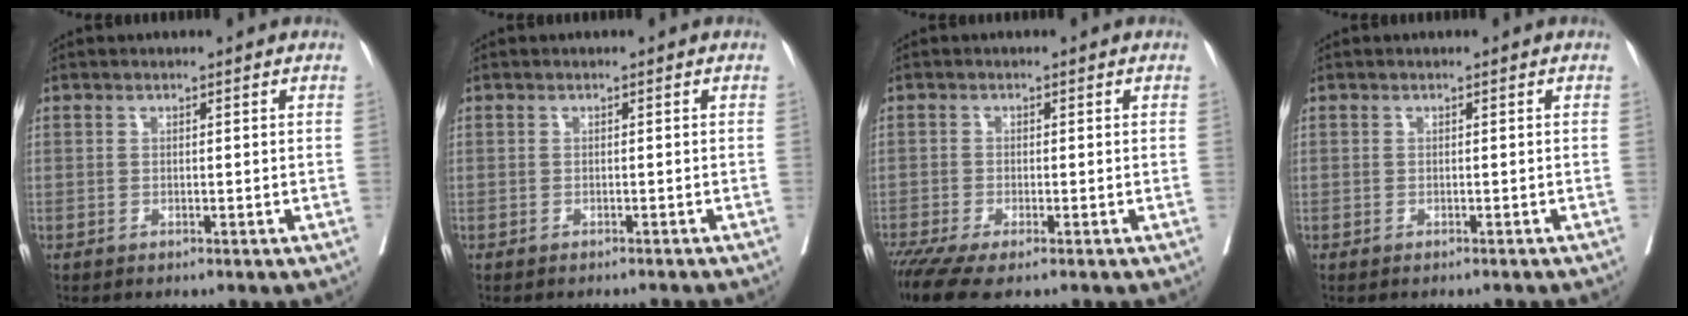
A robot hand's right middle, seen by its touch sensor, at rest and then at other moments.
{"total": 3.1, "force": [-3.0, -0.5, 0.9], "torque": [-0.012, -0.011, -0.035]}
{"total": 5.7, "force": [-3.8, 0.4, 4.2], "torque": [-0.072, -0.018, -0.071]}
{"total": 2.2, "force": [-2.1, -0.3, 0.7], "torque": [-0.010, -0.008, -0.025]}